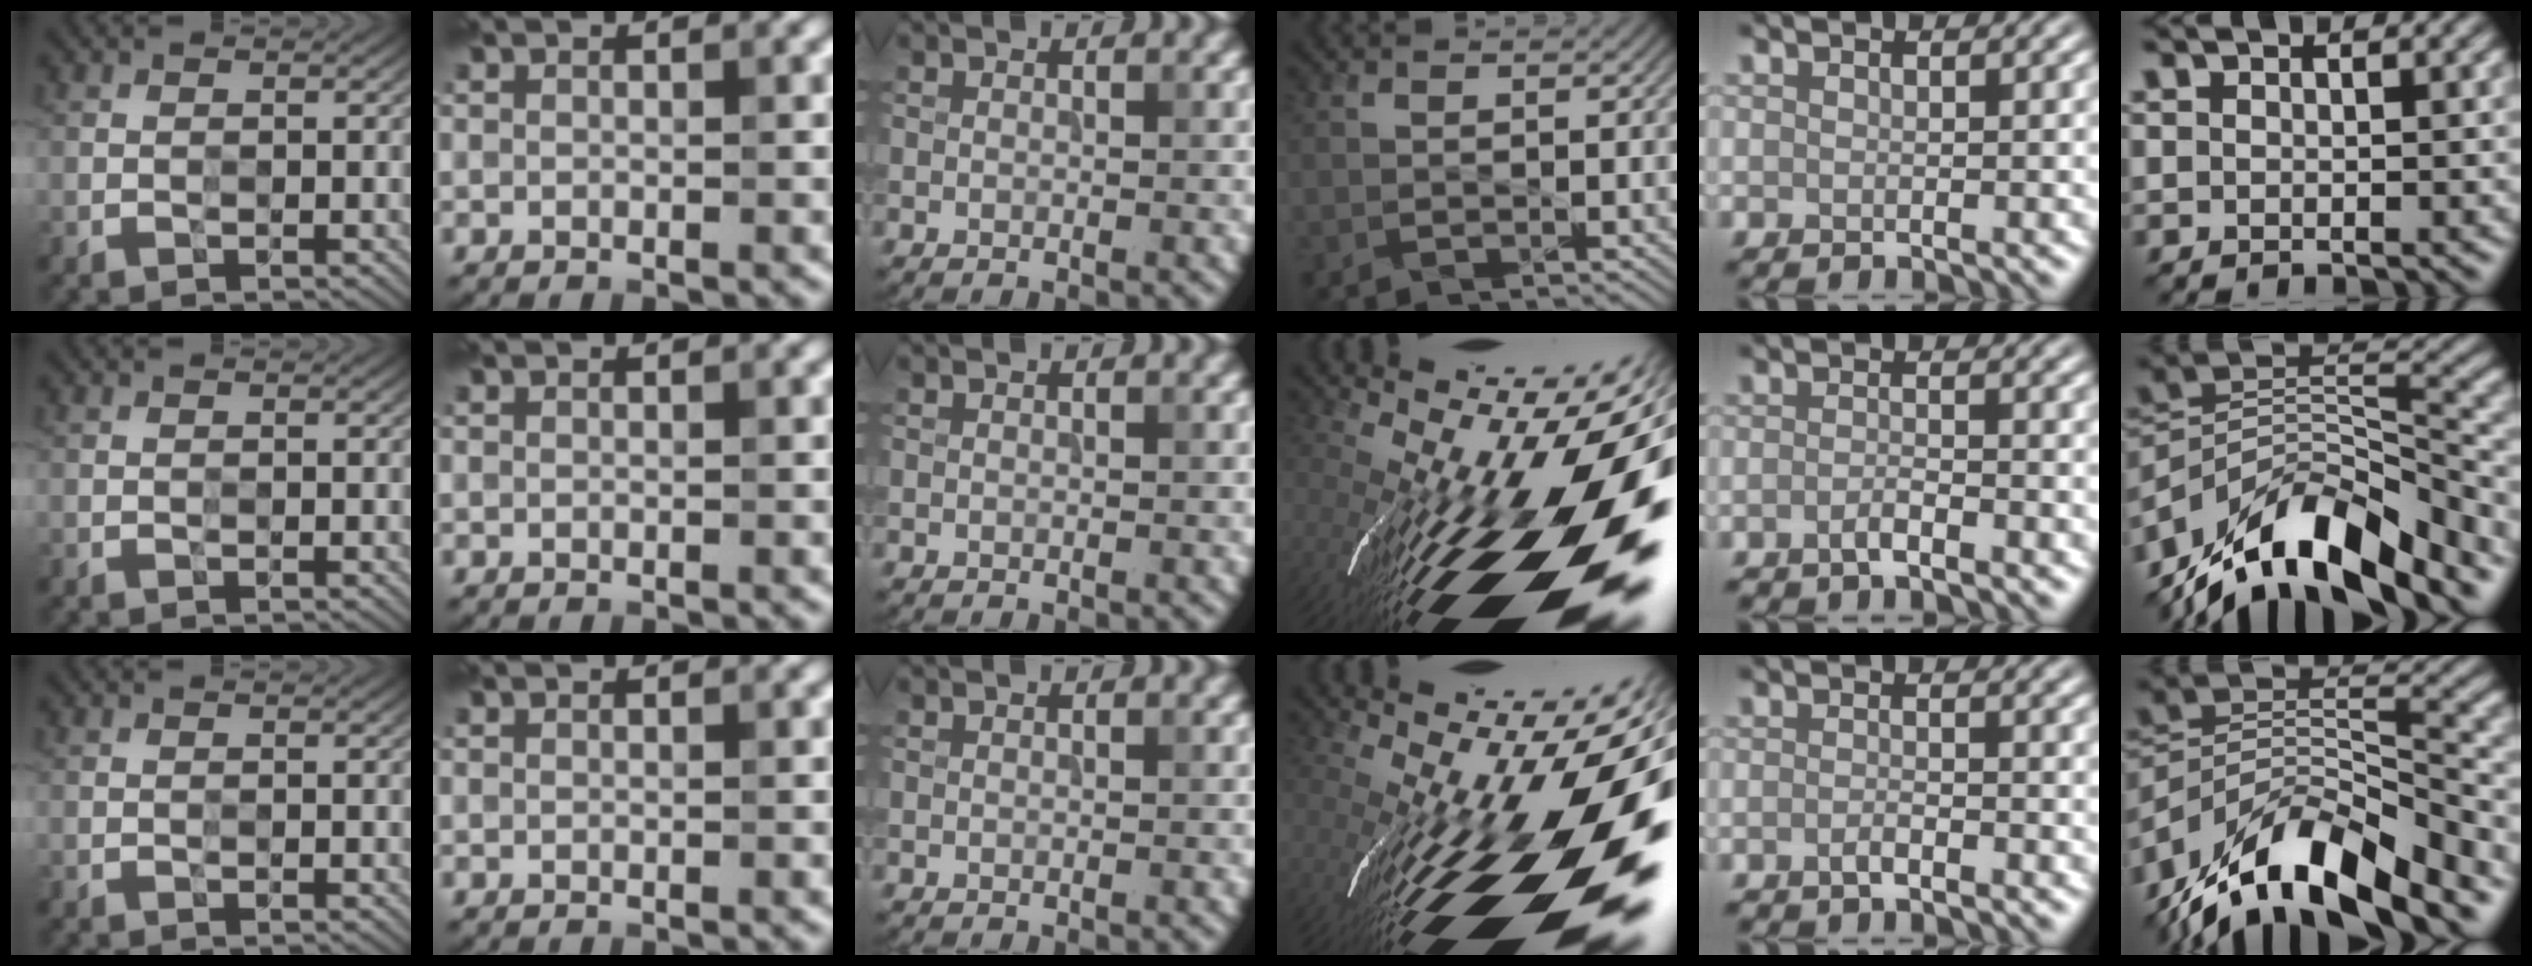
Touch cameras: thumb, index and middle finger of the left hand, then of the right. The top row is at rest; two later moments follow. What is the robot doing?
{"motion": "press", "object": "grip strengthener"}